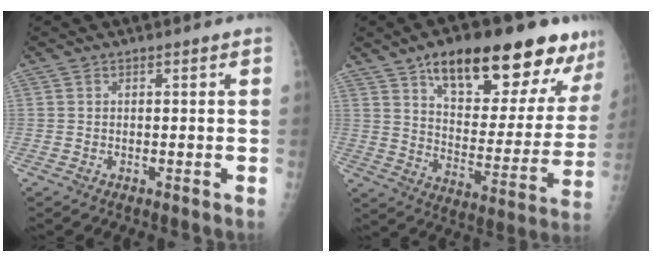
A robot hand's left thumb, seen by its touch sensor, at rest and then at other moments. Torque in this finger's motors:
{"motor_torque": [0.47, 0.58, 1.40, -1.38, 0.13]}